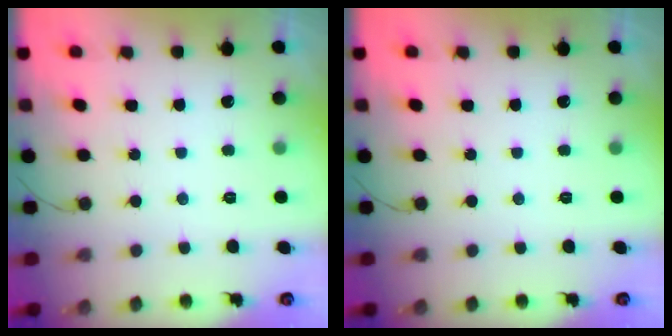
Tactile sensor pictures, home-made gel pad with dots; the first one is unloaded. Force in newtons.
{"total": 0.0}